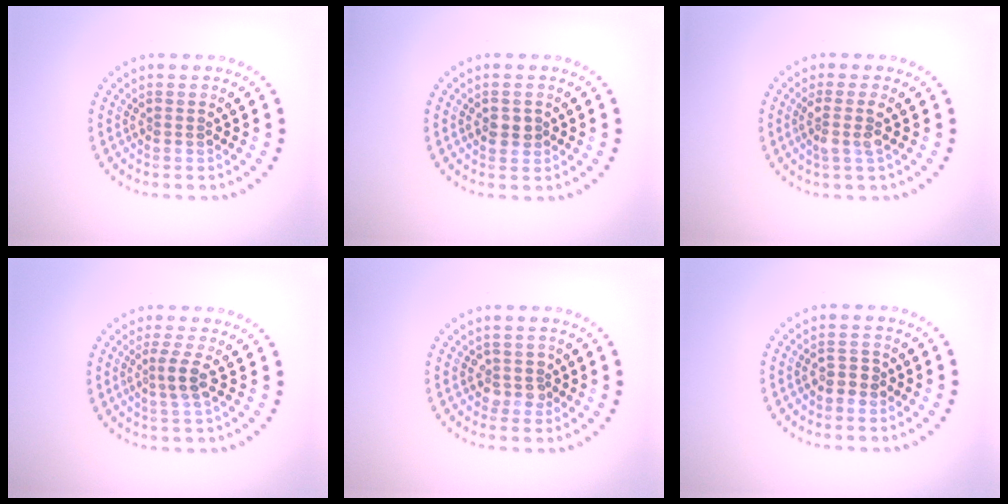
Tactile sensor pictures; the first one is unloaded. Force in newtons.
{"total": 1.3, "press": 1.3, "slide": 0.2}
{"total": 2.0, "press": 1.6, "slide": 1.2}
{"total": 1.8, "press": 1.4, "slide": 1.2}
{"total": 1.6, "press": 1.4, "slide": 0.6}
{"total": 1.3, "press": 1.2, "slide": 0.5}